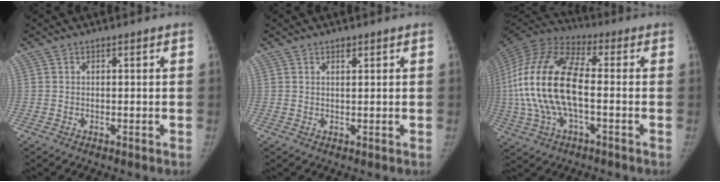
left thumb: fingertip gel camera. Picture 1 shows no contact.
{"total": 1.3, "force": [0.8, 0.5, 0.9], "torque": [-0.009, -0.002, 0.012]}
{"total": 20.2, "force": [-1.5, 9.4, 17.8], "torque": [-0.384, 0.027, -0.030]}